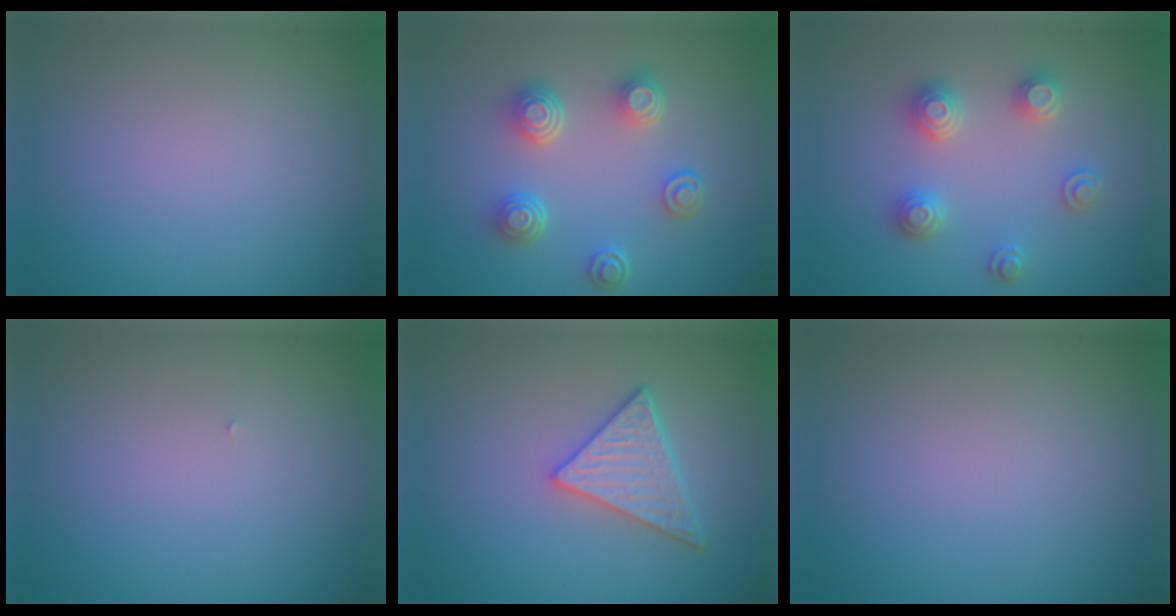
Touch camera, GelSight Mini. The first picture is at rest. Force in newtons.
{"total": 4.3, "press": 3.4, "slide": 2.6}
{"total": 3.4, "press": 3.4, "slide": 0.5}
{"total": 0.0}
{"total": 3.5, "press": 3.3, "slide": 1.1}
{"total": 0.0}